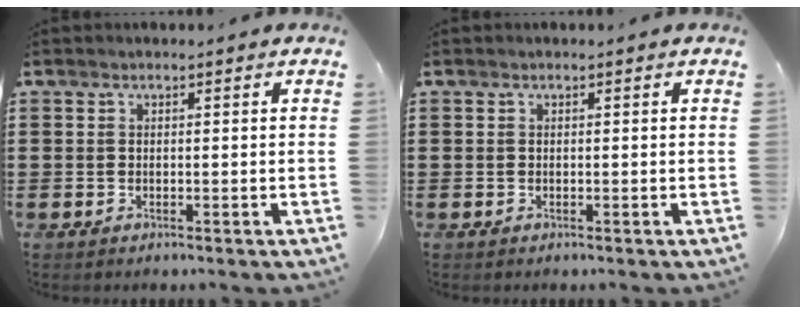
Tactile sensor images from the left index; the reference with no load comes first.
{"total": 0.0}